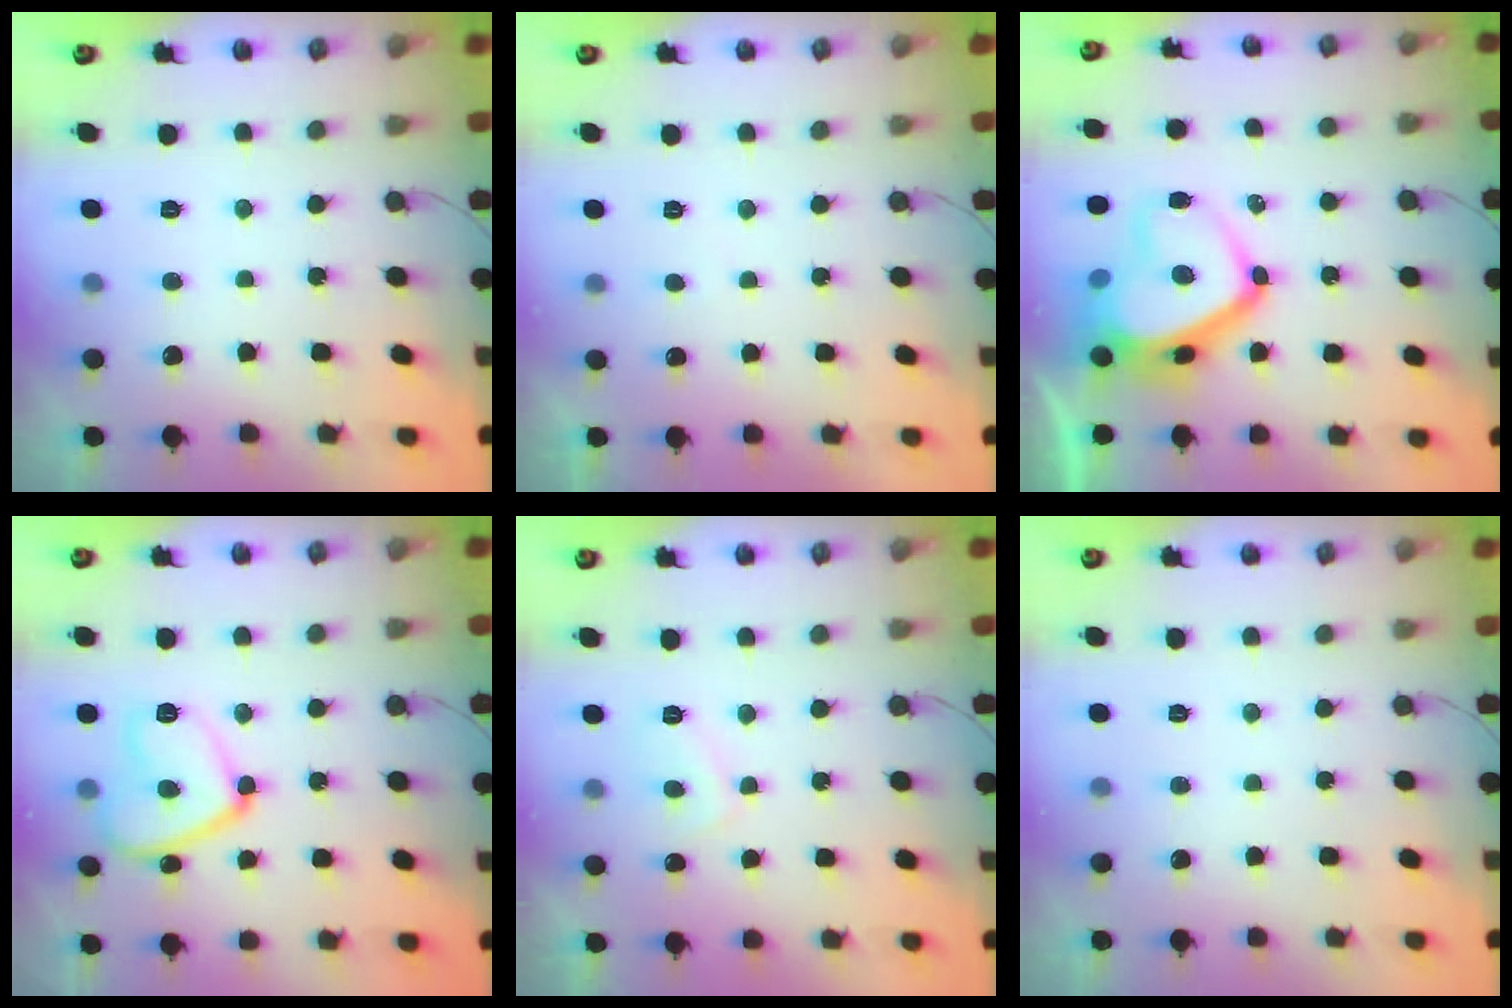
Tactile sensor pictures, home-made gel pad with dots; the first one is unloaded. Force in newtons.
{"total": 0.6, "press": 0.3, "slide": 0.5}
{"total": 14.4, "press": 14.3, "slide": 1.9}
{"total": 13.5, "press": 13.5, "slide": 1.2}
{"total": 3.9, "press": 3.8, "slide": 0.6}
{"total": 0.0}